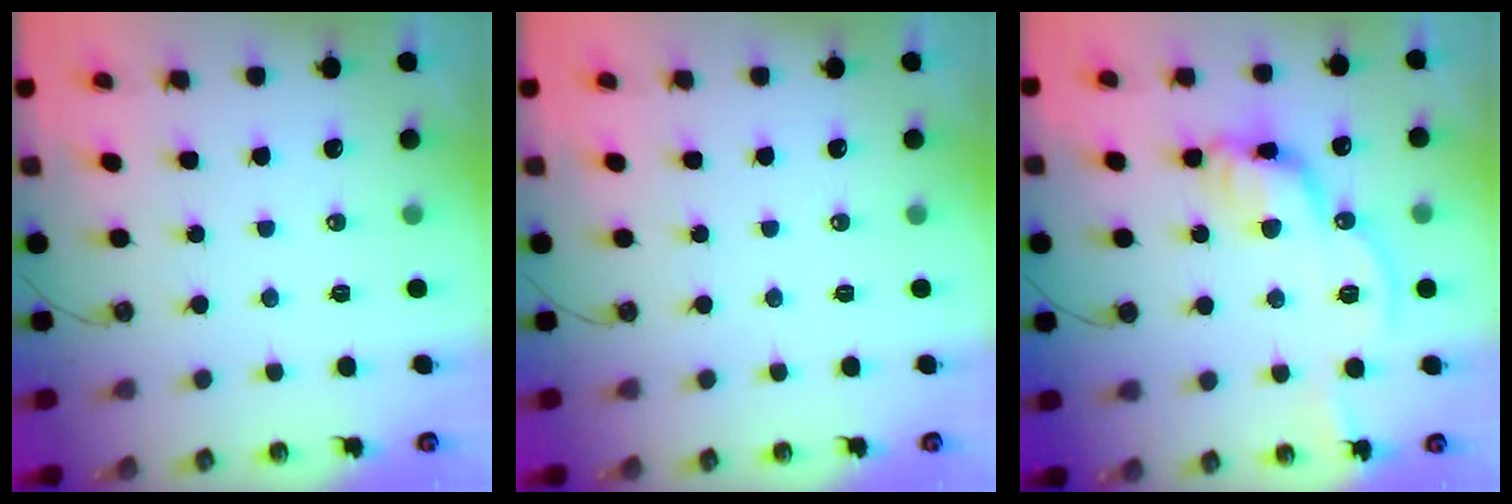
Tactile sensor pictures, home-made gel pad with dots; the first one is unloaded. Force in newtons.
{"total": 0.0}
{"total": 14.7, "press": 14.7, "slide": 0.6}